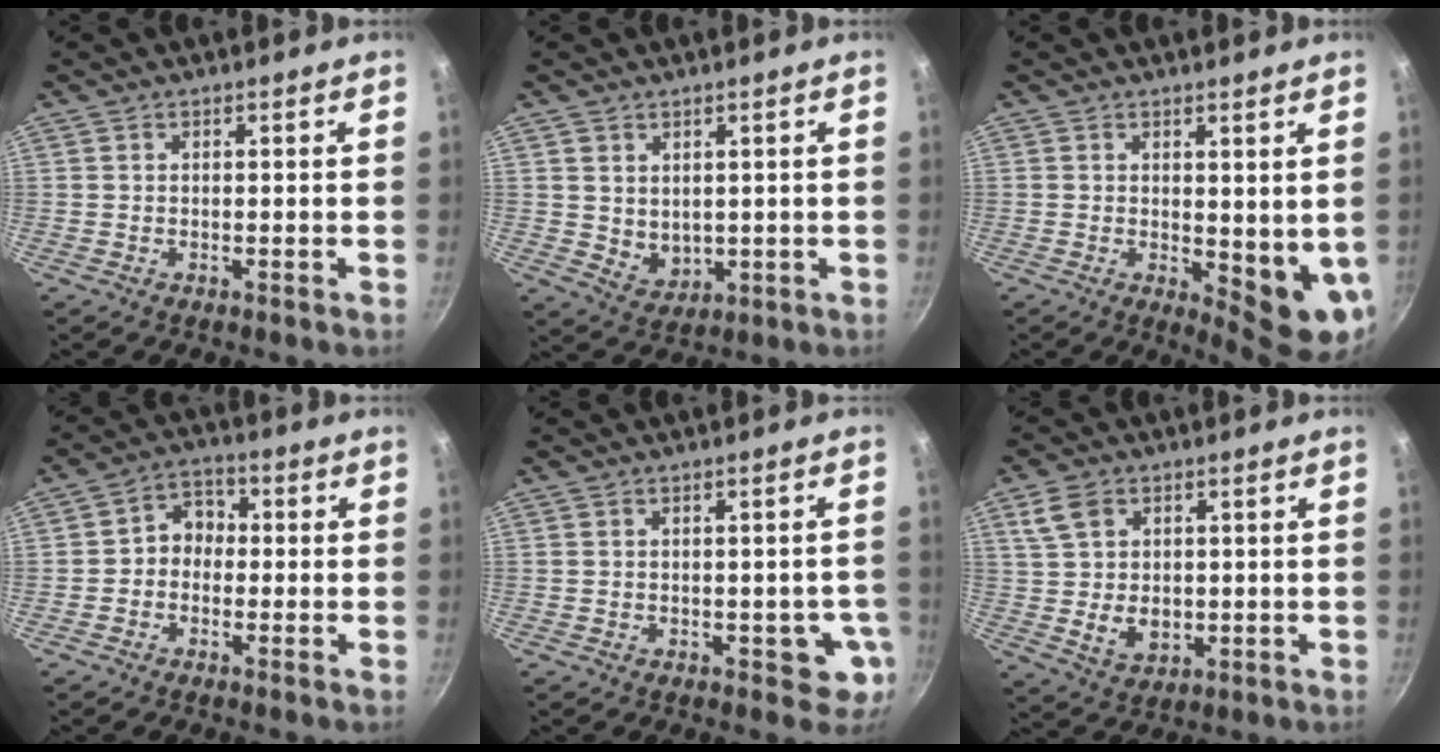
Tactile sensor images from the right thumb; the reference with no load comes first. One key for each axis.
{"total": 4.7, "fx": 1.2, "fy": 3.9, "fz": 2.5, "tx": -0.024, "ty": -0.017, "tz": 0.032}
{"total": 7.8, "fx": 1.0, "fy": 3.2, "fz": 7.1, "tx": -0.082, "ty": -0.024, "tz": 0.020}
{"total": 5.5, "fx": -0.6, "fy": 4.6, "fz": 3.0, "tx": -0.014, "ty": 0.021, "tz": -0.024}
{"total": 5.2, "fx": -1.3, "fy": 3.1, "fz": 3.9, "tx": -0.013, "ty": 0.004, "tz": -0.016}
{"total": 9.2, "fx": 1.3, "fy": 7.0, "fz": 5.7, "tx": -0.086, "ty": -0.010, "tz": 0.027}